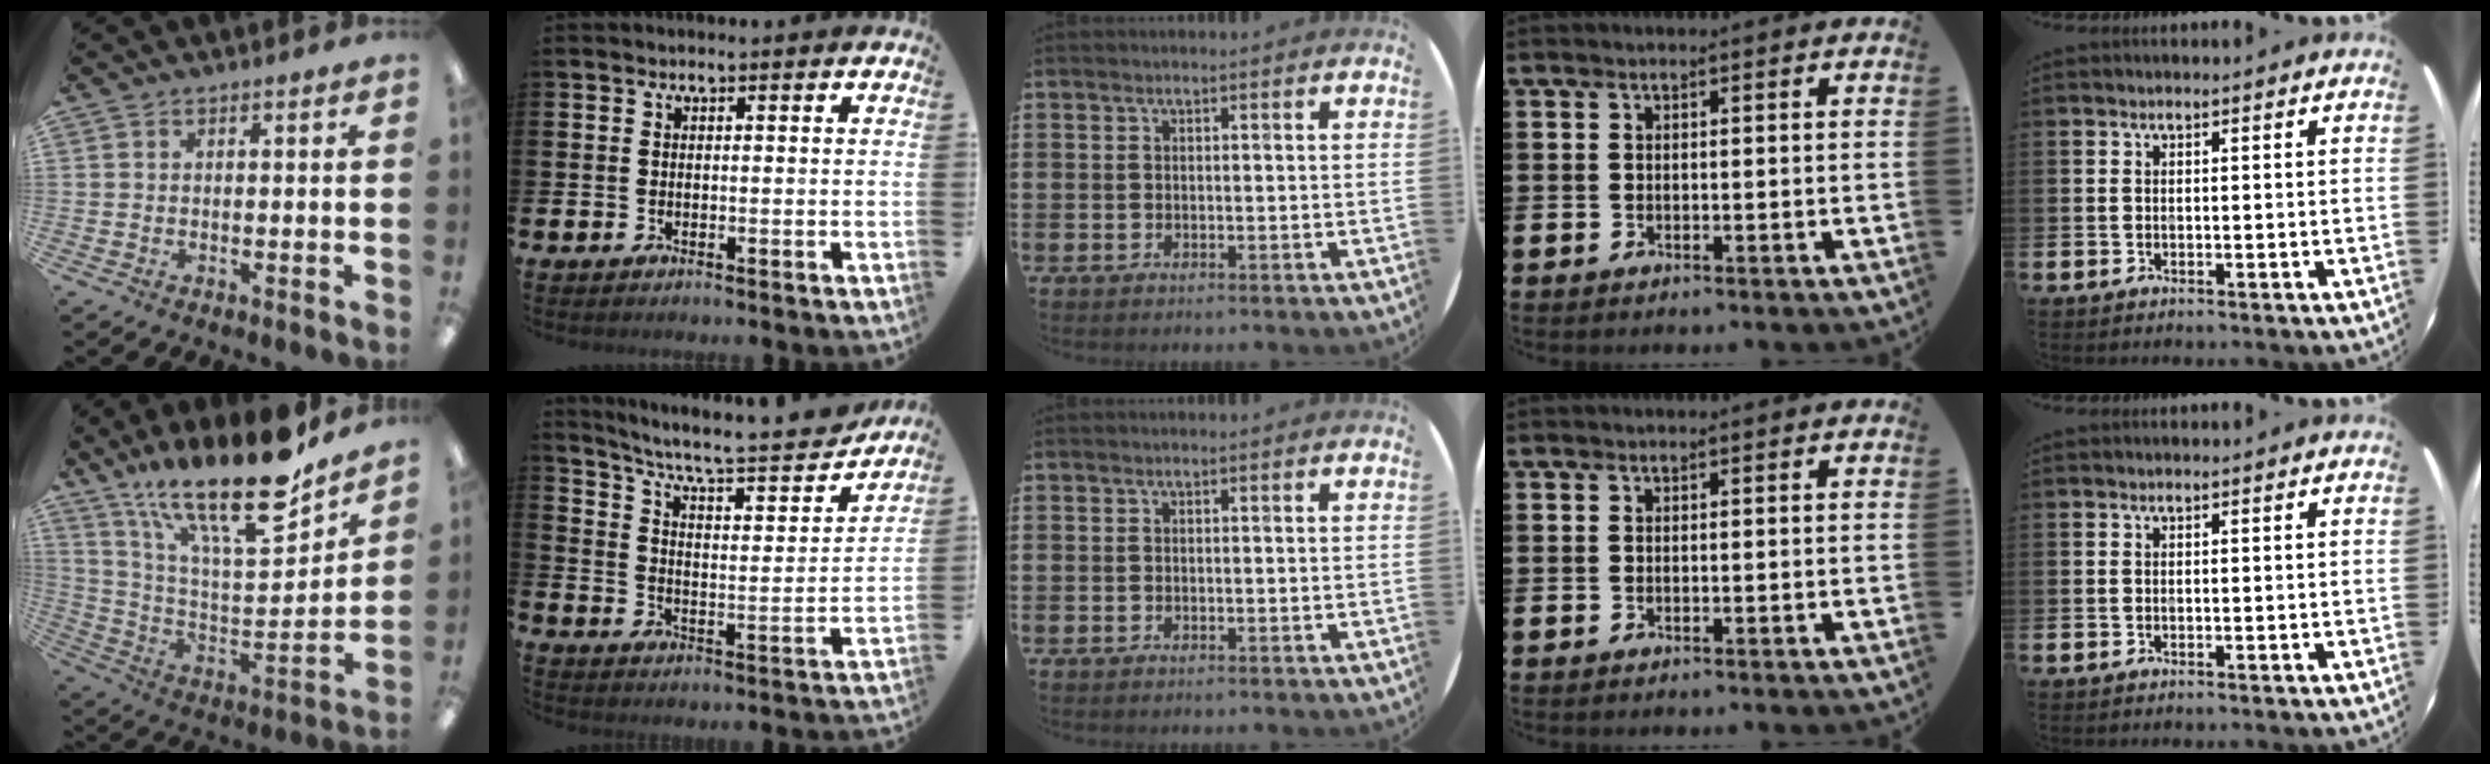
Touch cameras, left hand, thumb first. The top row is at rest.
{"thumb": {"total": 24.1, "force": [17.3, 6.8, 15.3], "torque": [-0.254, -0.118, 0.293]}, "index": {"total": 8.3, "force": [7.2, 1.5, 3.7], "torque": [-0.098, -0.052, 0.117]}}